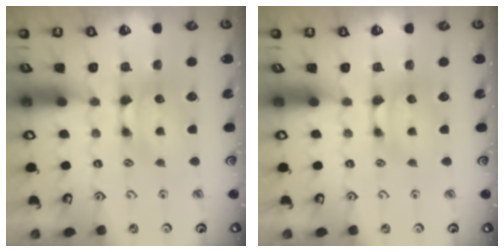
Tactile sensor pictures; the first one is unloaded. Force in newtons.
{"total": 0.0}